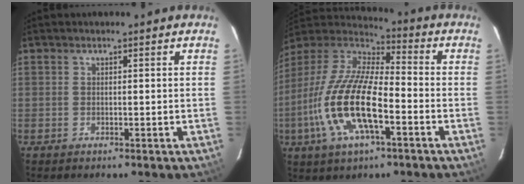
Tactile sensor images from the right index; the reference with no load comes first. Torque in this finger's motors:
{"motor_torque": [1.49, -0.65, 1.05, 0.21]}